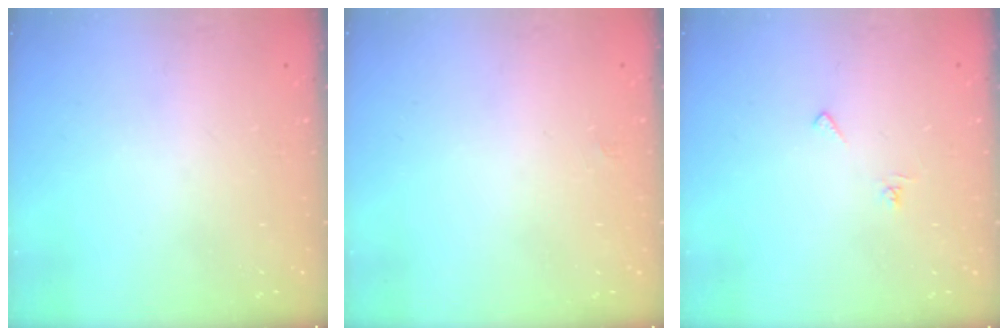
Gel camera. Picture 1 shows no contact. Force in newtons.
{"total": 1.9, "press": 1.9, "slide": 0.3}
{"total": 4.3, "press": 4.3, "slide": 0.4}